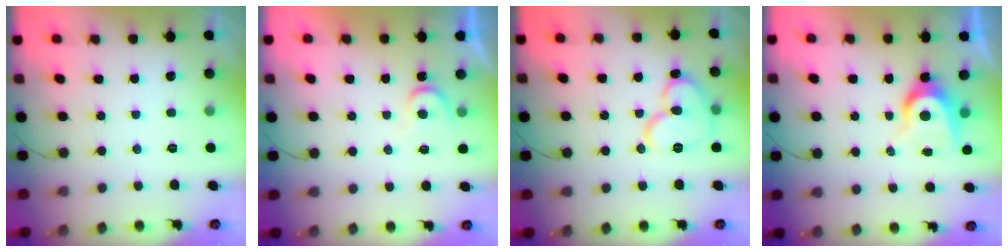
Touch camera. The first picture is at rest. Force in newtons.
{"total": 6.0, "press": 6.0, "slide": 0.5}
{"total": 13.3, "press": 13.2, "slide": 1.8}
{"total": 7.7, "press": 7.7, "slide": 0.5}